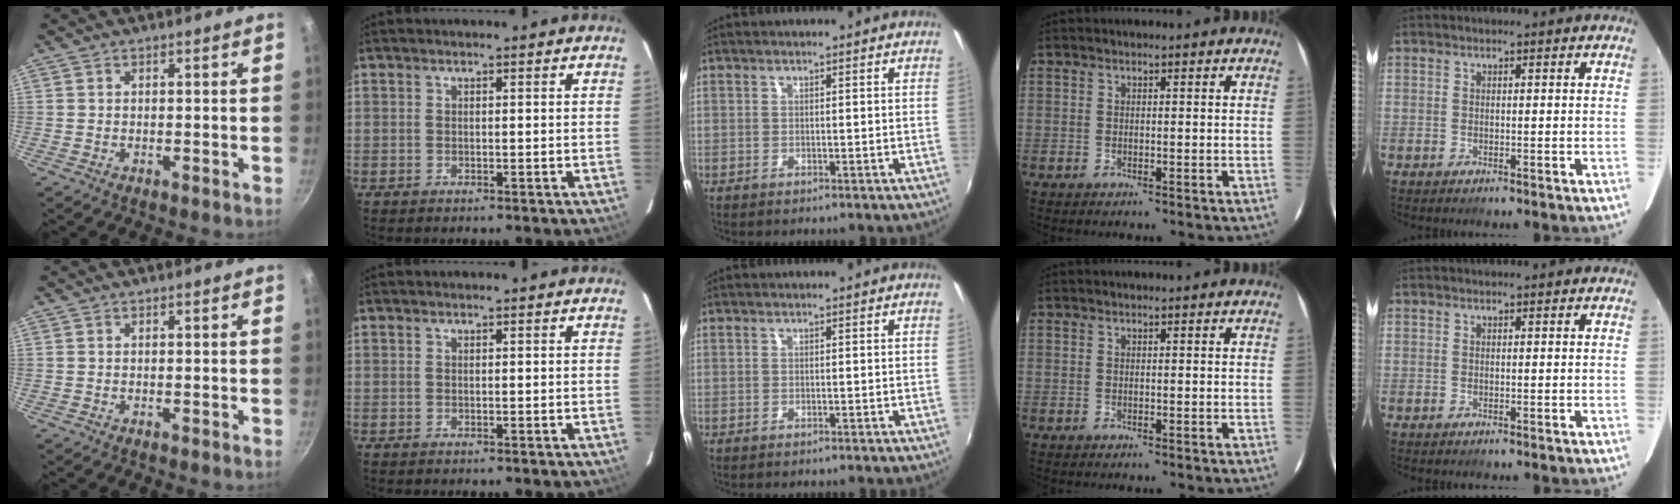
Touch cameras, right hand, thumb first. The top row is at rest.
{}